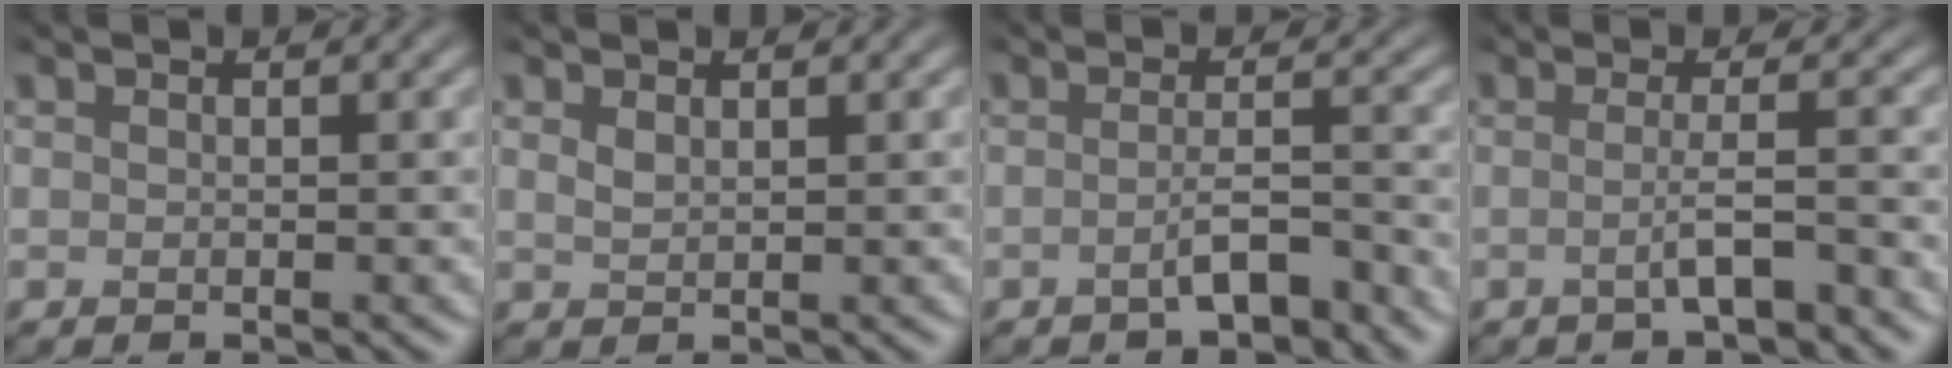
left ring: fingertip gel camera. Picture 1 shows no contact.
{"total": 1.0, "force": [0.6, 0.4, 0.6], "torque": [-0.018, 0.000, 0.014]}
{"total": 2.7, "force": [-1.6, 0.5, 2.2], "torque": [-0.034, 0.009, -0.033]}
{"total": 2.8, "force": [-0.8, 0.5, 2.6], "torque": [-0.040, 0.002, -0.021]}